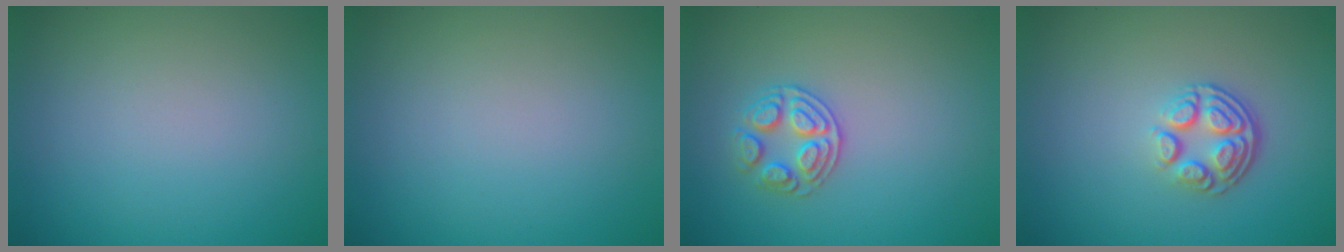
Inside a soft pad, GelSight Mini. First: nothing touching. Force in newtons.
{"total": 0.0}
{"total": 2.6, "press": 2.5, "slide": 0.8}
{"total": 3.7, "press": 2.5, "slide": 2.7}